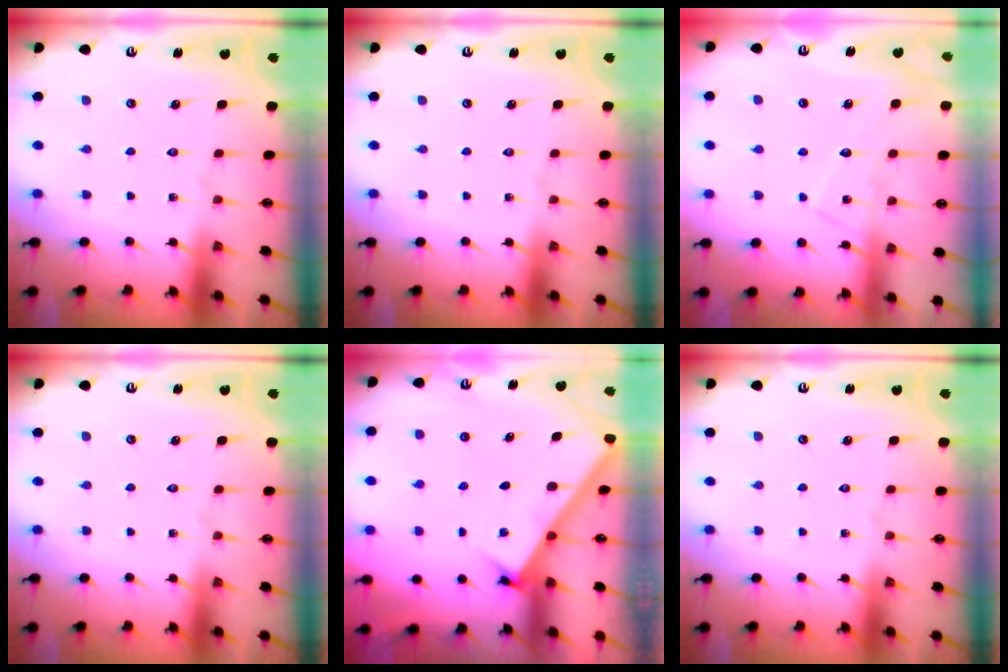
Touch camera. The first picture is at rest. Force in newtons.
{"total": 0.0}
{"total": 7.6, "press": 7.6, "slide": 0.6}
{"total": 0.0}
{"total": 2.9, "press": 2.9, "slide": 0.2}
{"total": 0.0}